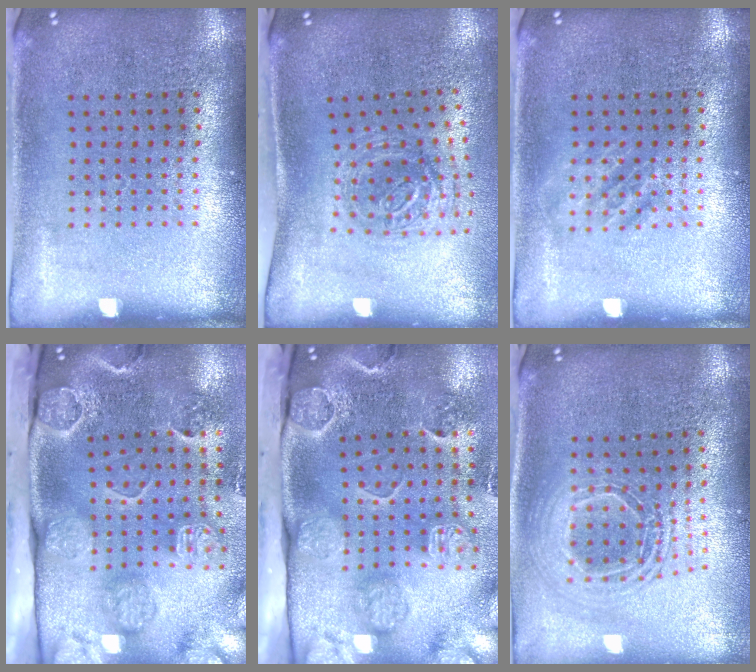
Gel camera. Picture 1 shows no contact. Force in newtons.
{"total": 1.2, "press": 1.1, "slide": 0.6}
{"total": 1.4, "press": 1.4, "slide": 0.2}
{"total": 4.5, "press": 3.4, "slide": 3.0}
{"total": 4.5, "press": 3.4, "slide": 3.0}
{"total": 1.9, "press": 1.5, "slide": 1.2}